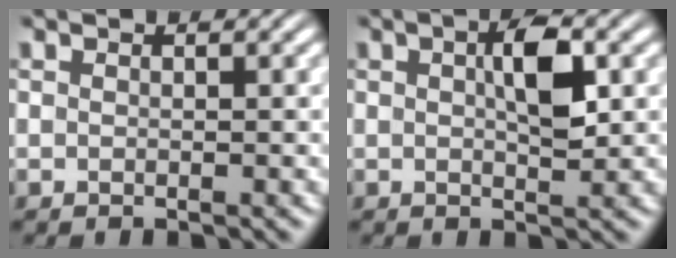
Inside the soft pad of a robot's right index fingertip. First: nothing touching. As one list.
[{"total": 3.6, "force": [0.6, 1.0, 3.4], "torque": [-0.053, -0.004, 0.010]}]